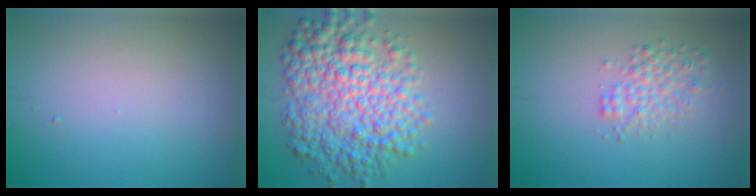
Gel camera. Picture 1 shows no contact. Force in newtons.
{"total": 9.1, "press": 9.1, "slide": 0.1}
{"total": 2.6, "press": 2.6, "slide": 0.1}